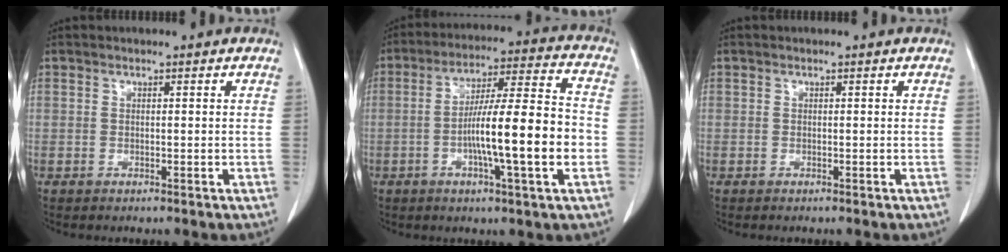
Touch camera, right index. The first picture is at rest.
{"total": 14.9, "force": [-3.1, 0.7, 14.6], "torque": [-0.236, 0.009, -0.051]}
{"total": 0.0}